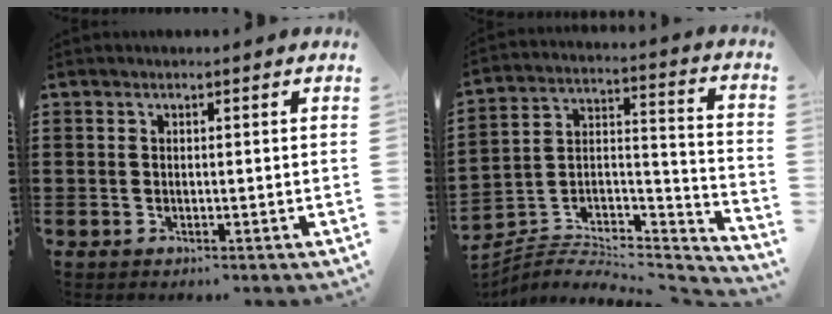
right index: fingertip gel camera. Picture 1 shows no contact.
{"total": 4.3, "force": [-3.6, 2.2, 0.9], "torque": [-0.017, -0.001, -0.074]}